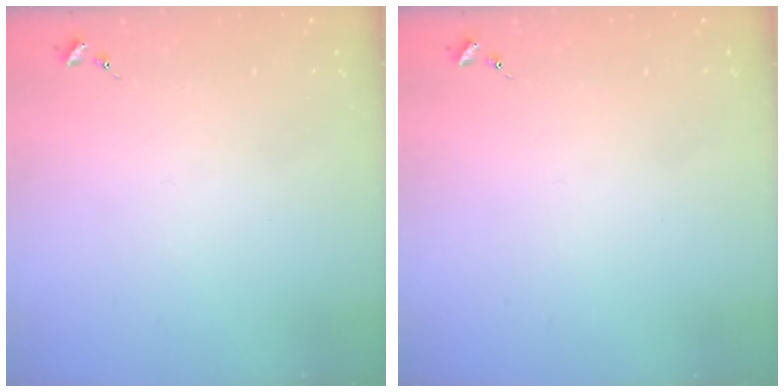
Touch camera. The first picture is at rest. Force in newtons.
{"total": 0.0}